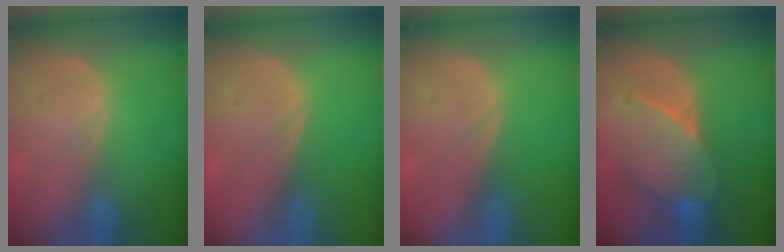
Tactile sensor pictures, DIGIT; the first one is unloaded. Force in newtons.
{"total": 0.0}
{"total": 0.0}
{"total": 7.5, "press": 7.4, "slide": 0.5}